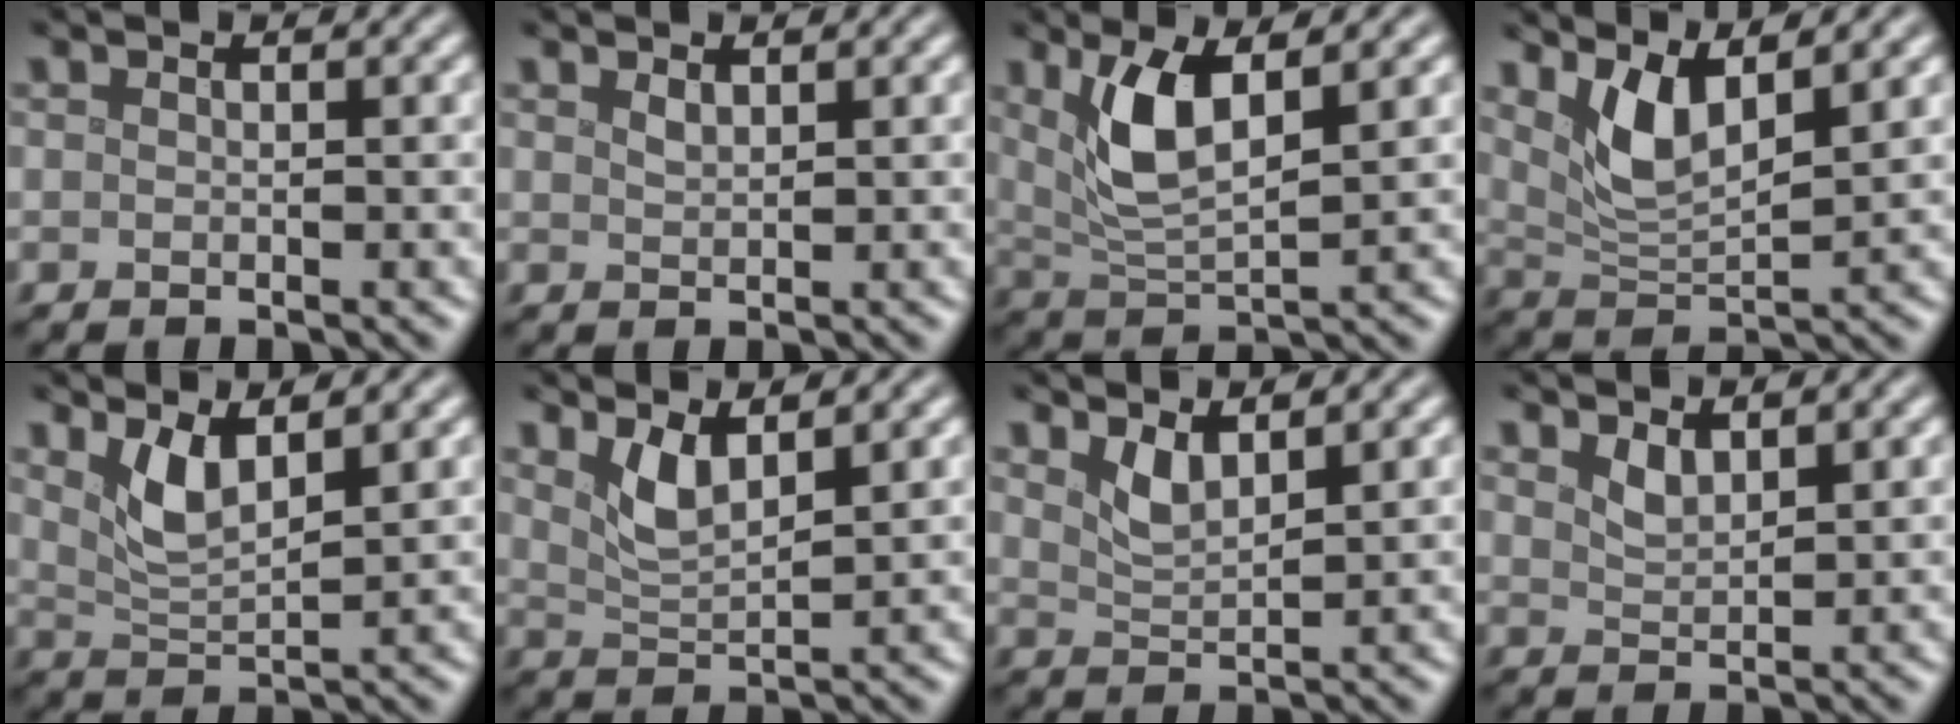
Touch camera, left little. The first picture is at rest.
{"total": 0.8, "force": [0.7, 0.2, 0.4], "torque": [-0.008, -0.001, 0.015]}
{"total": 4.8, "force": [1.9, 1.6, 4.1], "torque": [-0.091, -0.004, 0.040]}
{"total": 4.0, "force": [2.4, 1.1, 3.0], "torque": [-0.069, -0.010, 0.051]}
{"total": 3.1, "force": [1.9, 0.8, 2.4], "torque": [-0.051, -0.011, 0.043]}
{"total": 2.8, "force": [1.8, 0.7, 2.0], "torque": [-0.044, -0.011, 0.040]}
{"total": 2.2, "force": [1.6, 0.6, 1.4], "torque": [-0.031, -0.010, 0.036]}
{"total": 1.5, "force": [1.2, 0.5, 0.8], "torque": [-0.020, -0.005, 0.028]}